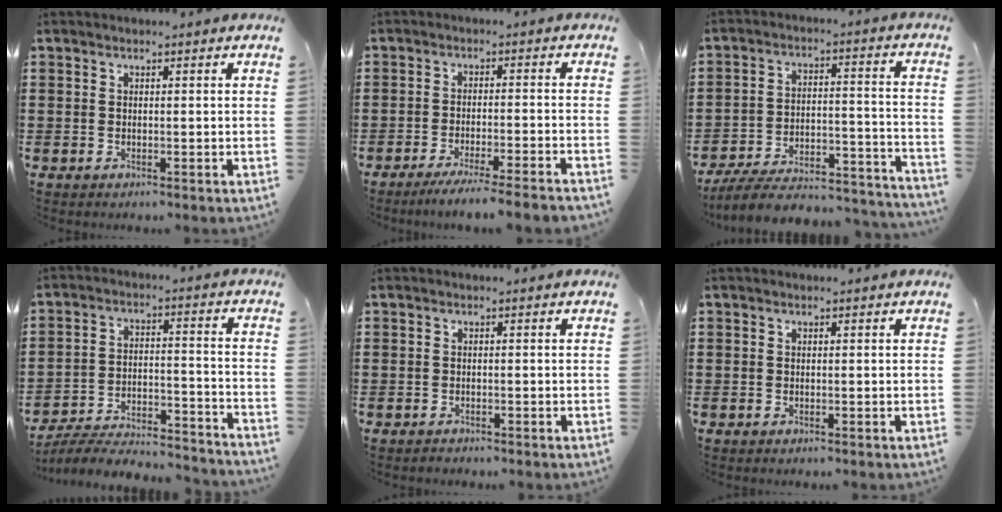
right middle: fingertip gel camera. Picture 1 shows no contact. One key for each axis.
{"total": 3.9, "fx": -3.5, "fy": -0.5, "fz": 1.8, "tx": -0.034, "ty": -0.011, "tz": -0.068}
{"total": 6.9, "fx": -6.2, "fy": 1.1, "fz": 2.9, "tx": -0.052, "ty": 0.002, "tz": -0.122}
{"total": 5.8, "fx": -5.5, "fy": 0.6, "fz": 1.6, "tx": -0.037, "ty": -0.002, "tz": -0.112}
{"total": 0.5, "fx": -0.5, "fy": 0.2, "fz": 0.0, "tx": 0.000, "ty": 0.002, "tz": -0.012}
{"total": 0.0}